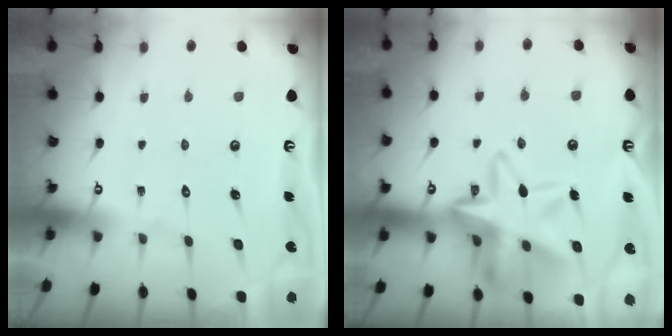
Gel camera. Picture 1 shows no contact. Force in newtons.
{"total": 17.9, "press": 17.8, "slide": 2.0}